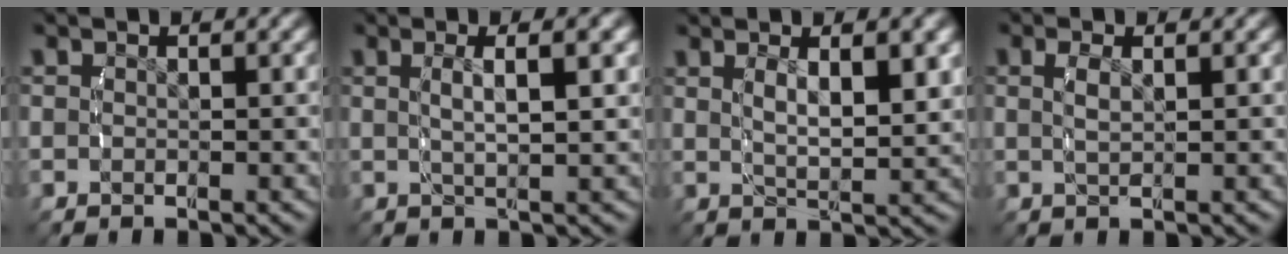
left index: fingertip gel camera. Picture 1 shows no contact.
{"total": 3.6, "force": [0.9, 0.4, 3.4], "torque": [-0.056, 0.001, 0.022]}
{"total": 3.9, "force": [1.1, 0.7, 3.6], "torque": [-0.060, -0.007, 0.030]}
{"total": 1.7, "force": [0.5, 0.1, 1.6], "torque": [-0.031, -0.003, 0.015]}